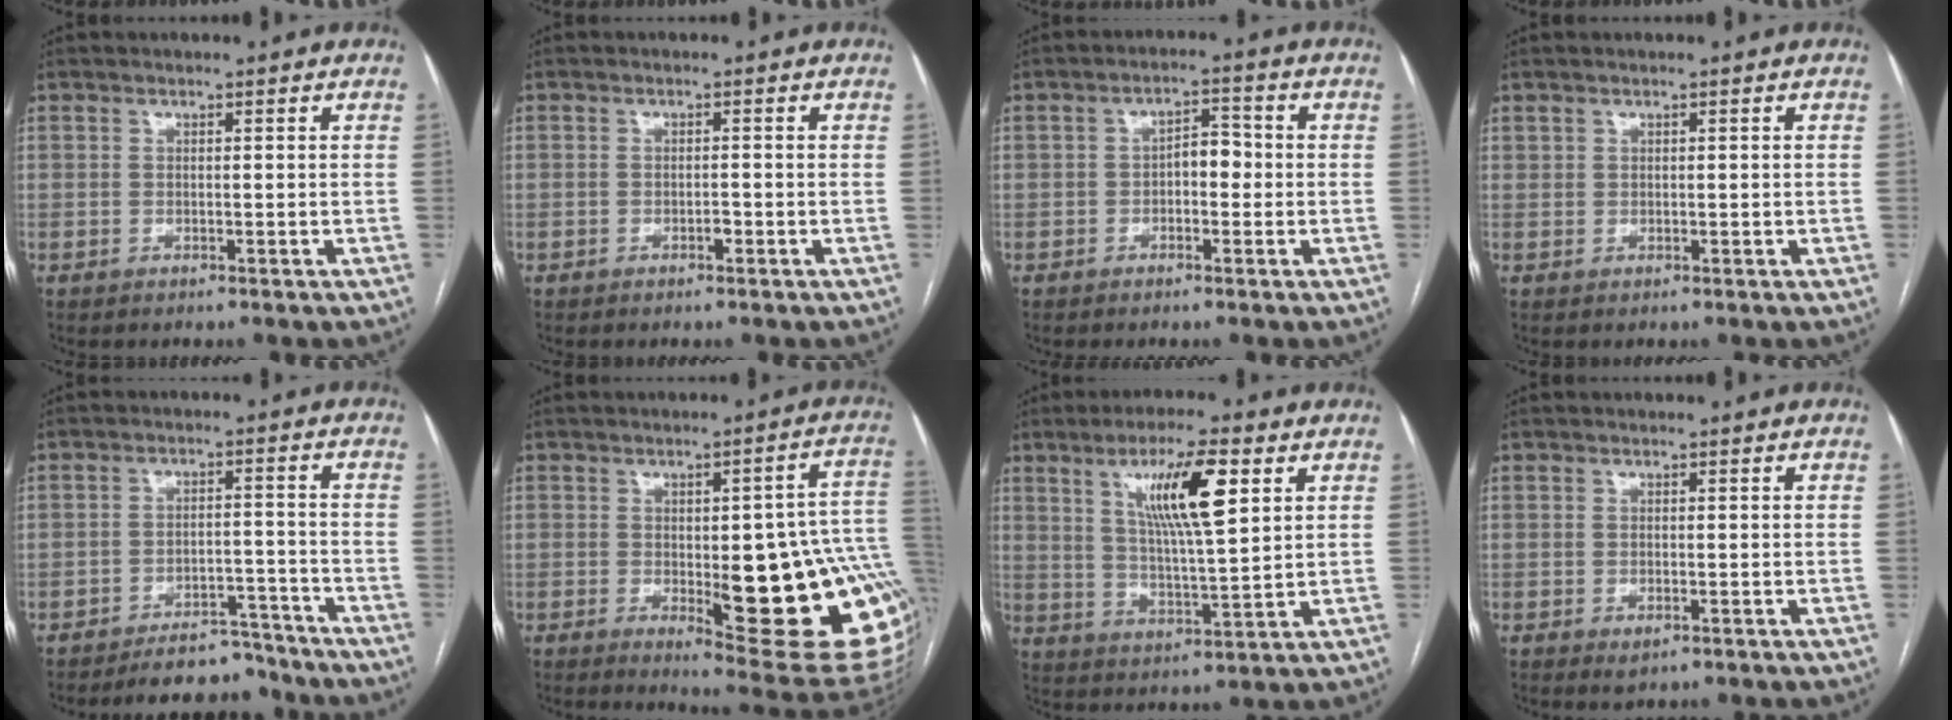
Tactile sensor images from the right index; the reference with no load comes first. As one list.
[{"total": 1.0, "force": [-0.5, 0.5, 0.7], "torque": [-0.008, 0.002, -0.008]}, {"total": 3.9, "force": [-0.5, 2.0, 3.3], "torque": [-0.047, 0.018, -0.011]}, {"total": 0.7, "force": [0.5, 0.5, 0.3], "torque": [-0.003, 0.004, 0.012]}, {"total": 7.7, "force": [-7.2, 2.6, 0.9], "torque": [0.004, 0.020, -0.108]}, {"total": 23.0, "force": [-2.7, 5.6, 22.1], "torque": [-0.193, 0.008, -0.014]}, {"total": 11.6, "force": [4.8, 1.4, 10.5], "torque": [-0.185, 0.003, 0.084]}, {"total": 1.5, "force": [-0.7, 0.6, 1.2], "torque": [-0.016, -0.003, -0.004]}]